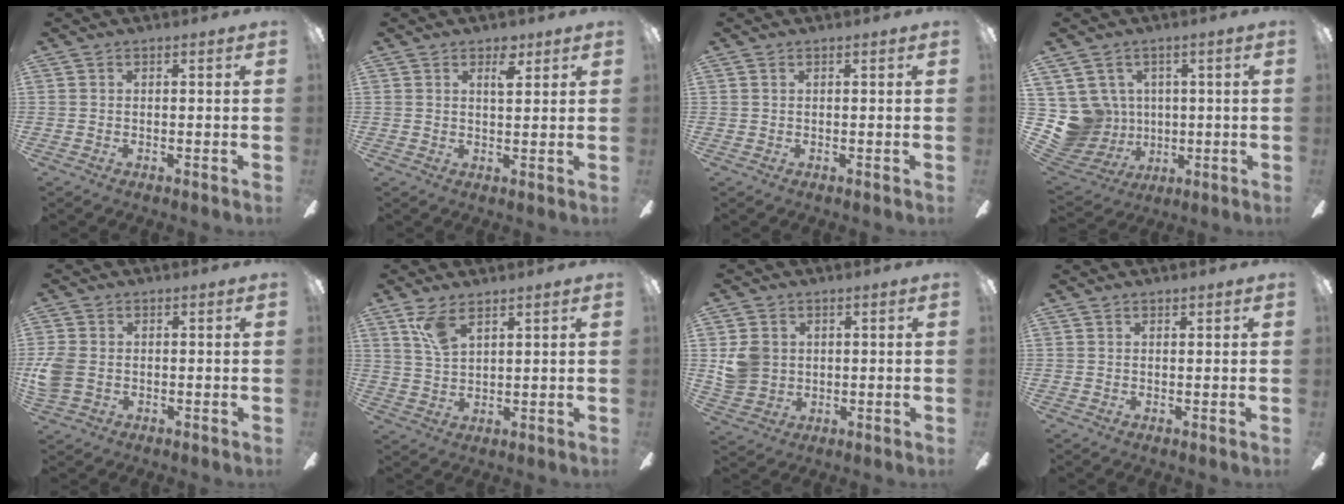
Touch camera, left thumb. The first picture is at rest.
{"total": 4.4, "force": [2.7, 2.0, 2.8], "torque": [-0.030, -0.010, 0.042]}
{"total": 0.0}
{"total": 10.0, "force": [1.2, 9.8, 1.6], "torque": [-0.079, -0.016, 0.034]}
{"total": 5.6, "force": [-0.3, 4.3, 3.6], "torque": [-0.089, 0.005, -0.006]}
{"total": 6.7, "force": [4.3, 2.5, 4.4], "torque": [-0.098, -0.003, 0.080]}
{"total": 6.4, "force": [1.4, 5.9, 2.0], "torque": [-0.027, 0.010, 0.032]}
{"total": 0.8, "force": [0.7, 0.3, 0.2], "torque": [0.004, -0.002, 0.012]}